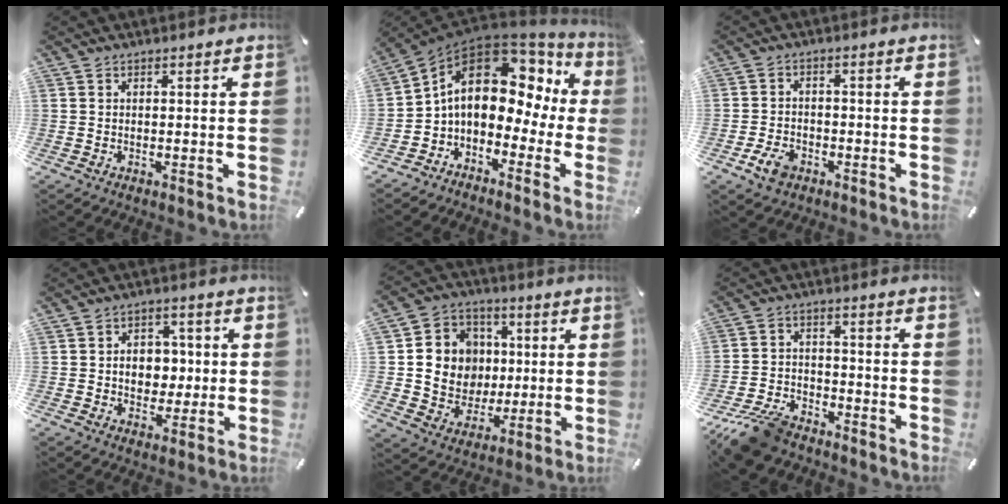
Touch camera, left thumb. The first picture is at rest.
{"total": 14.1, "force": [2.4, 9.7, 10.0], "torque": [-0.164, -0.009, 0.036]}
{"total": 5.3, "force": [-2.9, 3.4, 2.7], "torque": [-0.068, 0.008, -0.058]}
{"total": 7.4, "force": [-0.1, 6.0, 4.3], "torque": [-0.057, 0.005, -0.005]}
{"total": 12.8, "force": [1.2, 12.3, 3.5], "torque": [-0.055, -0.001, 0.035]}
{"total": 11.1, "force": [-8.8, 5.0, 4.5], "torque": [-0.080, 0.049, -0.166]}